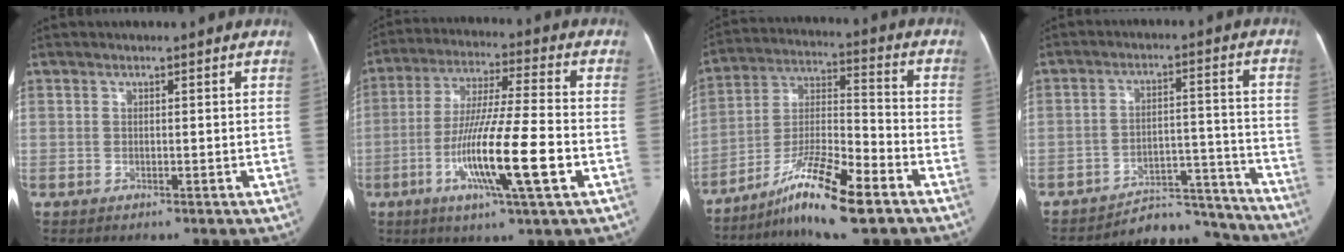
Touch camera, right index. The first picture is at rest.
{"total": 15.0, "force": [-4.7, 0.3, 14.2], "torque": [-0.266, -0.016, -0.087]}
{"total": 14.1, "force": [-9.0, 1.3, 10.7], "torque": [-0.207, -0.010, -0.158]}
{"total": 11.7, "force": [-11.4, 2.7, -0.3], "torque": [0.032, 0.063, -0.162]}